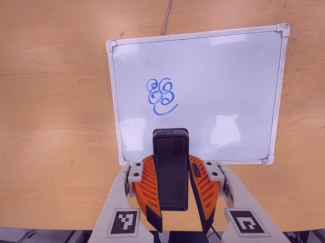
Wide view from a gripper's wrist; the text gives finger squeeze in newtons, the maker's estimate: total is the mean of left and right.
{"total": 9.8, "left": 8.1, "right": 11.4}